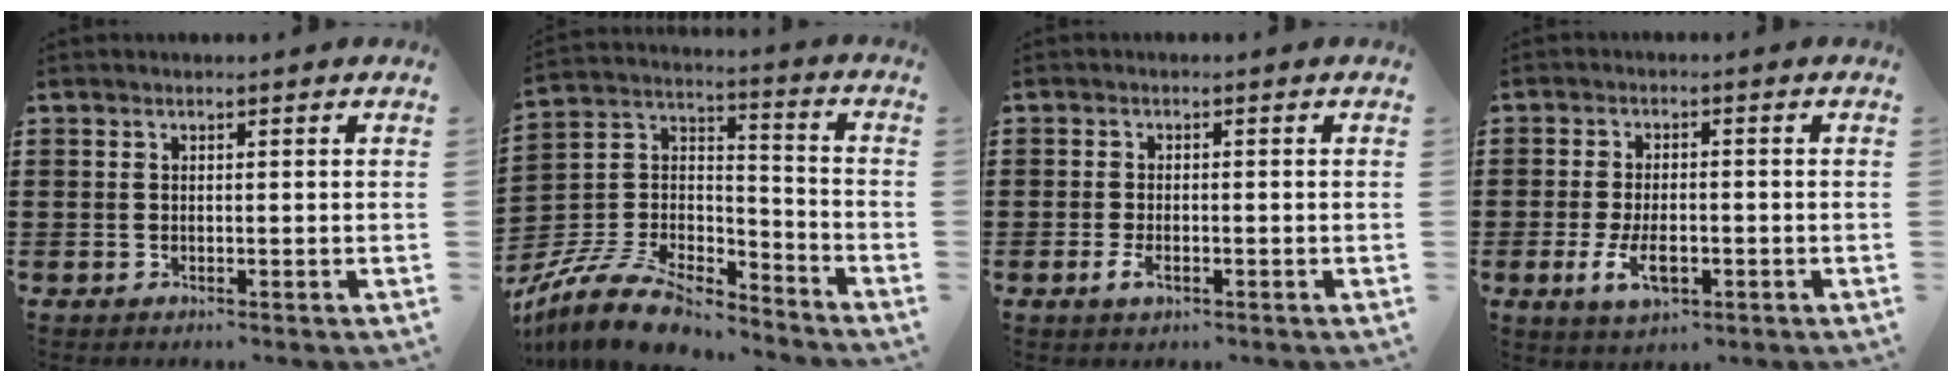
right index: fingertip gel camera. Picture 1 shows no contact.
{"total": 10.3, "force": [-9.1, 2.7, 4.1], "torque": [-0.098, 0.012, -0.185]}
{"total": 2.0, "force": [-0.8, 0.9, 1.6], "torque": [-0.037, -0.003, -0.018]}
{"total": 5.4, "force": [-1.7, 2.6, 4.4], "torque": [-0.086, -0.003, -0.035]}